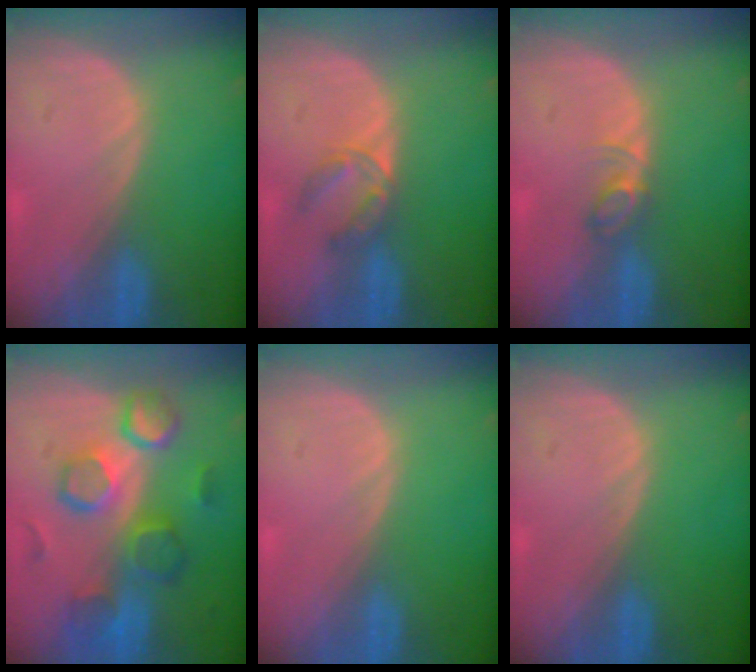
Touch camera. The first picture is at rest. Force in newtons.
{"total": 3.8, "press": 3.6, "slide": 1.0}
{"total": 2.5, "press": 2.5, "slide": 0.4}
{"total": 10.0, "press": 9.3, "slide": 3.6}
{"total": 0.0}
{"total": 0.0}